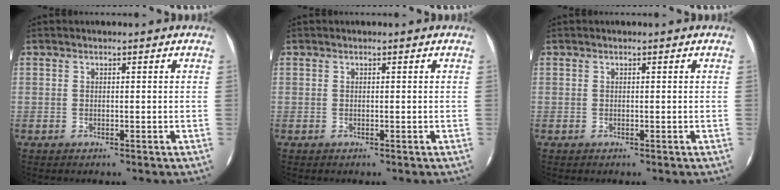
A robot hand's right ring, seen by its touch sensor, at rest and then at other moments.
{"total": 0.0}
{"total": 0.0}